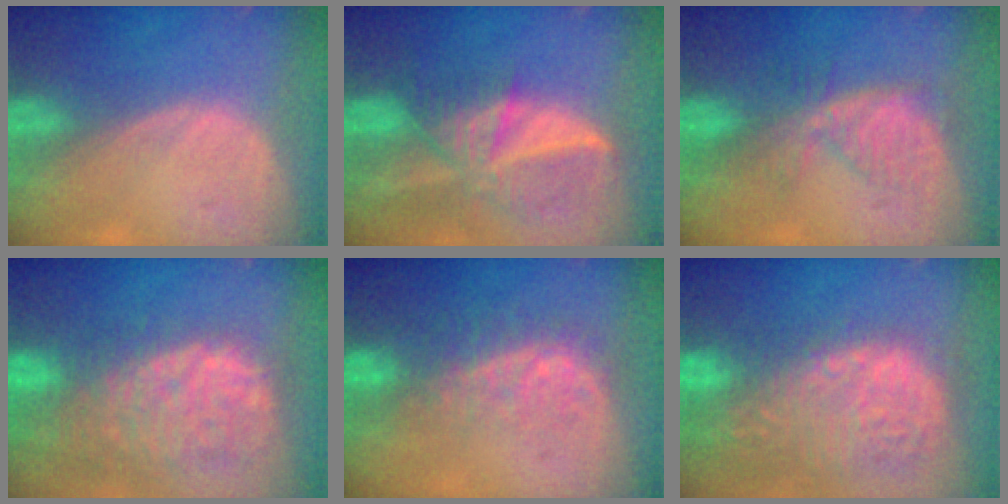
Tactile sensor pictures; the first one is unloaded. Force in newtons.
{"total": 9.4, "press": 8.3, "slide": 4.6}
{"total": 5.8, "press": 5.8, "slide": 0.2}
{"total": 14.0, "press": 11.7, "slide": 7.7}
{"total": 7.6, "press": 7.3, "slide": 2.3}
{"total": 15.4, "press": 12.6, "slide": 8.8}